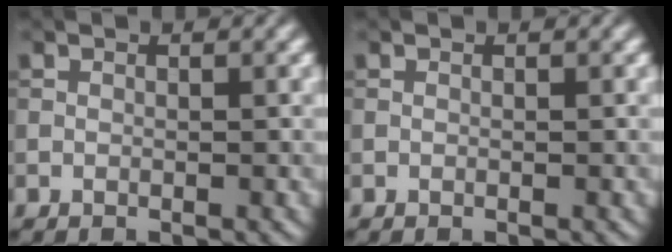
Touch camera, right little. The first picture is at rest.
{"total": 0.0}